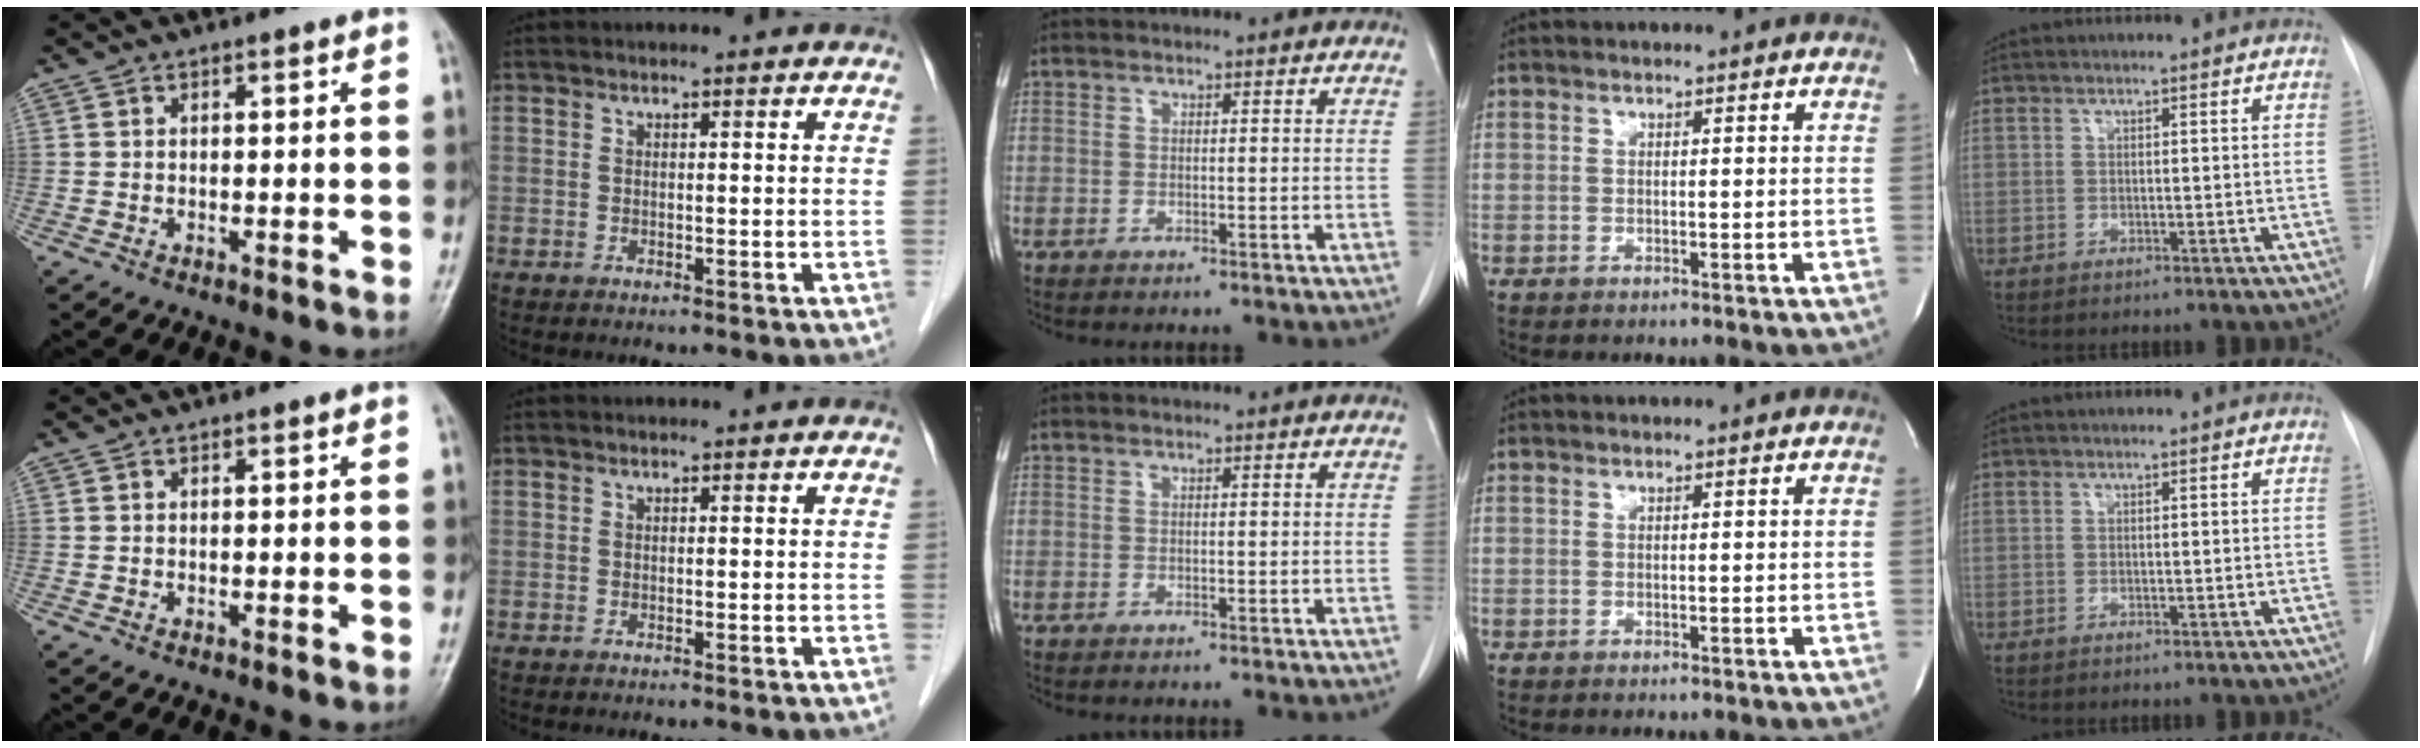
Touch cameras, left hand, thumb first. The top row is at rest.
{}